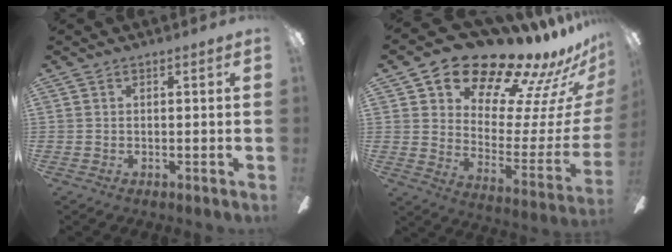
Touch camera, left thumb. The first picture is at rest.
{"total": 21.2, "force": [17.5, 7.9, 9.1], "torque": [-0.125, -0.139, 0.294]}